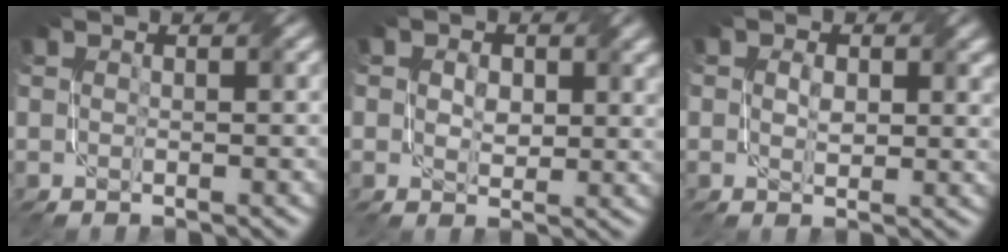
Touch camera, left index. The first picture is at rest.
{"total": 3.0, "force": [0.8, 2.2, 1.9], "torque": [-0.036, -0.005, 0.014]}
{"total": 2.5, "force": [0.5, 1.6, 1.8], "torque": [-0.034, -0.002, 0.011]}